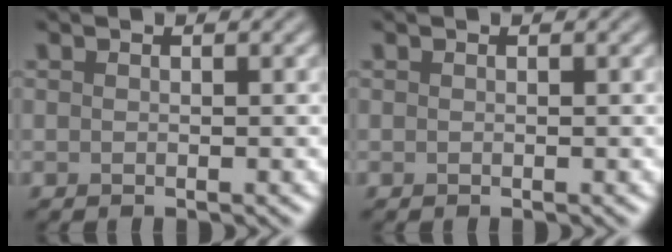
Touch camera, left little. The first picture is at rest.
{"total": 0.0}